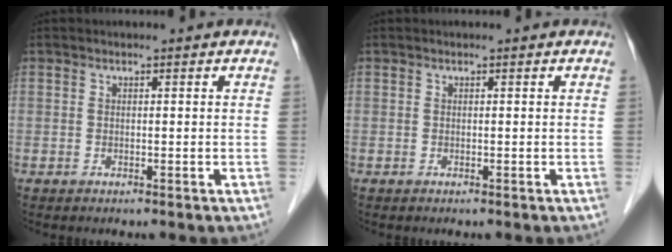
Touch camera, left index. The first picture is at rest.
{"total": 0.0}